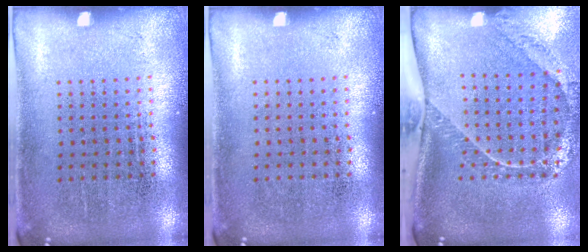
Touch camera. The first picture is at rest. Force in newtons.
{"total": 0.0}
{"total": 2.1, "press": 1.6, "slide": 1.3}